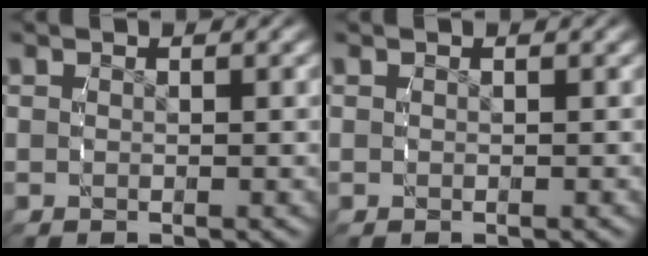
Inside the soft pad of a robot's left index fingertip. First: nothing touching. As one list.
[{"total": 0.0}]